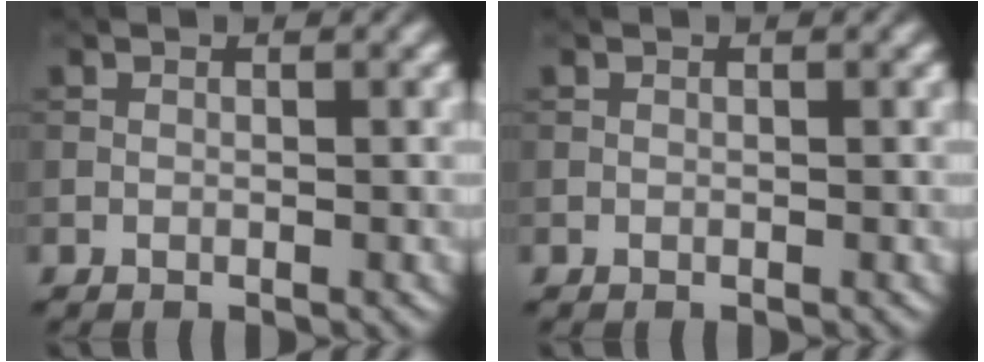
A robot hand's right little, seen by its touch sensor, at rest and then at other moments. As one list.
[{"total": 0.0}]